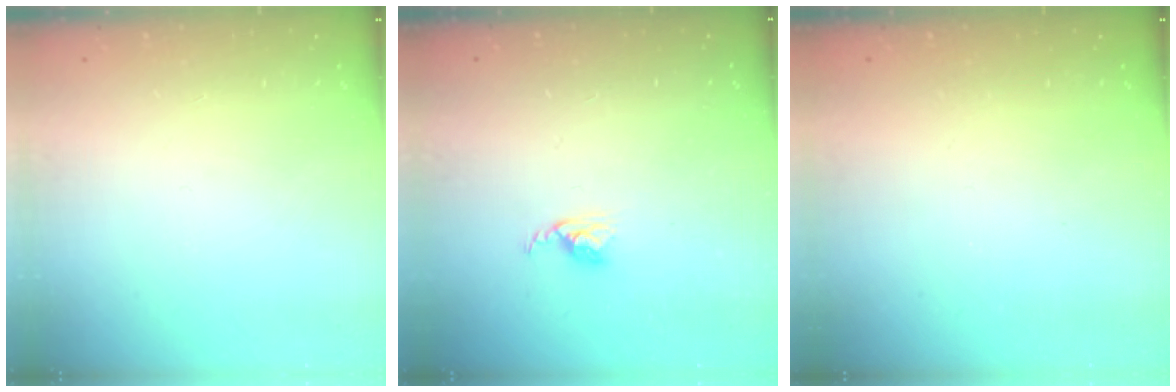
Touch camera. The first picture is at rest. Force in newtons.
{"total": 3.8, "press": 3.8, "slide": 0.4}
{"total": 0.0}